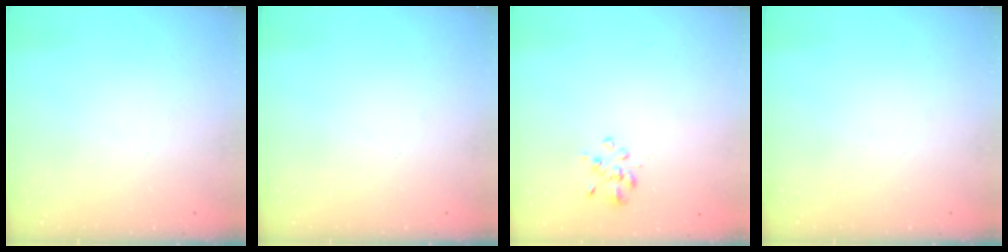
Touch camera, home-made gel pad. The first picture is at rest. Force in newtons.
{"total": 0.0}
{"total": 2.2, "press": 1.9, "slide": 1.1}
{"total": 0.0}